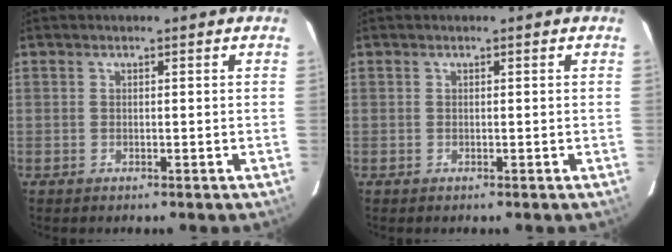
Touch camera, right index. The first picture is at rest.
{"total": 0.0}